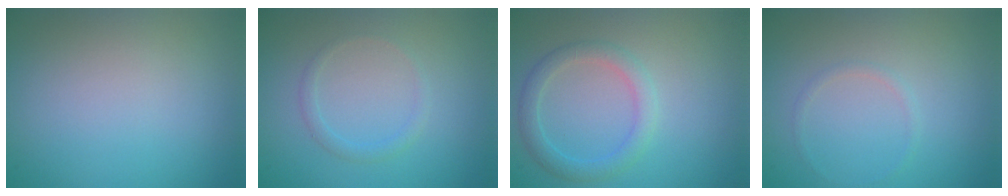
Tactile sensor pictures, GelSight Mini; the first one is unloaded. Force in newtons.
{"total": 1.1, "press": 1.1, "slide": 0.1}
{"total": 2.4, "press": 2.4, "slide": 0.1}
{"total": 0.7, "press": 0.7, "slide": 0.1}